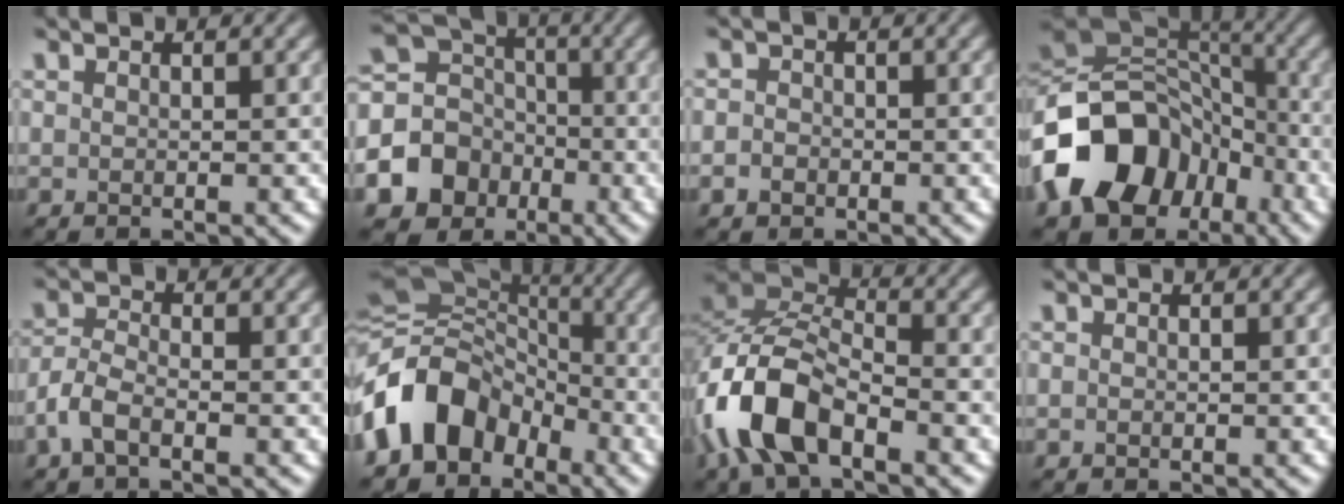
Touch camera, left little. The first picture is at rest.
{"total": 8.8, "force": [-3.2, 7.6, 3.0], "torque": [-0.071, -0.005, -0.078]}
{"total": 1.5, "force": [-0.5, 1.3, 0.5], "torque": [0.002, 0.000, -0.015]}
{"total": 14.5, "force": [-6.6, 10.7, 7.3], "torque": [-0.151, 0.006, -0.128]}
{"total": 2.6, "force": [-1.5, 1.1, 1.9], "torque": [-0.045, 0.004, -0.042]}
{"total": 9.6, "force": [-4.1, 7.2, 4.9], "torque": [-0.083, 0.017, -0.098]}
{"total": 8.9, "force": [-4.5, 4.3, 6.3], "torque": [-0.132, 0.009, -0.100]}
{"total": 0.0}